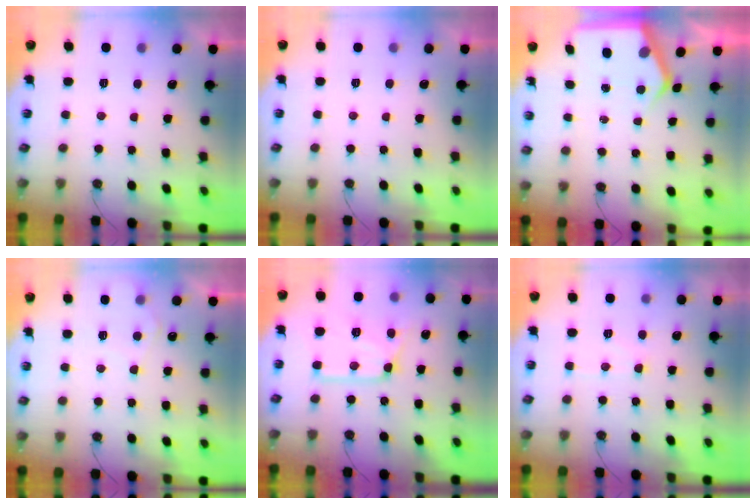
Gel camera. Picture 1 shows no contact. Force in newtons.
{"total": 0.0}
{"total": 5.1, "press": 5.1, "slide": 0.5}
{"total": 6.3, "press": 6.2, "slide": 0.7}
{"total": 13.5, "press": 13.4, "slide": 1.4}
{"total": 5.2, "press": 5.1, "slide": 0.9}